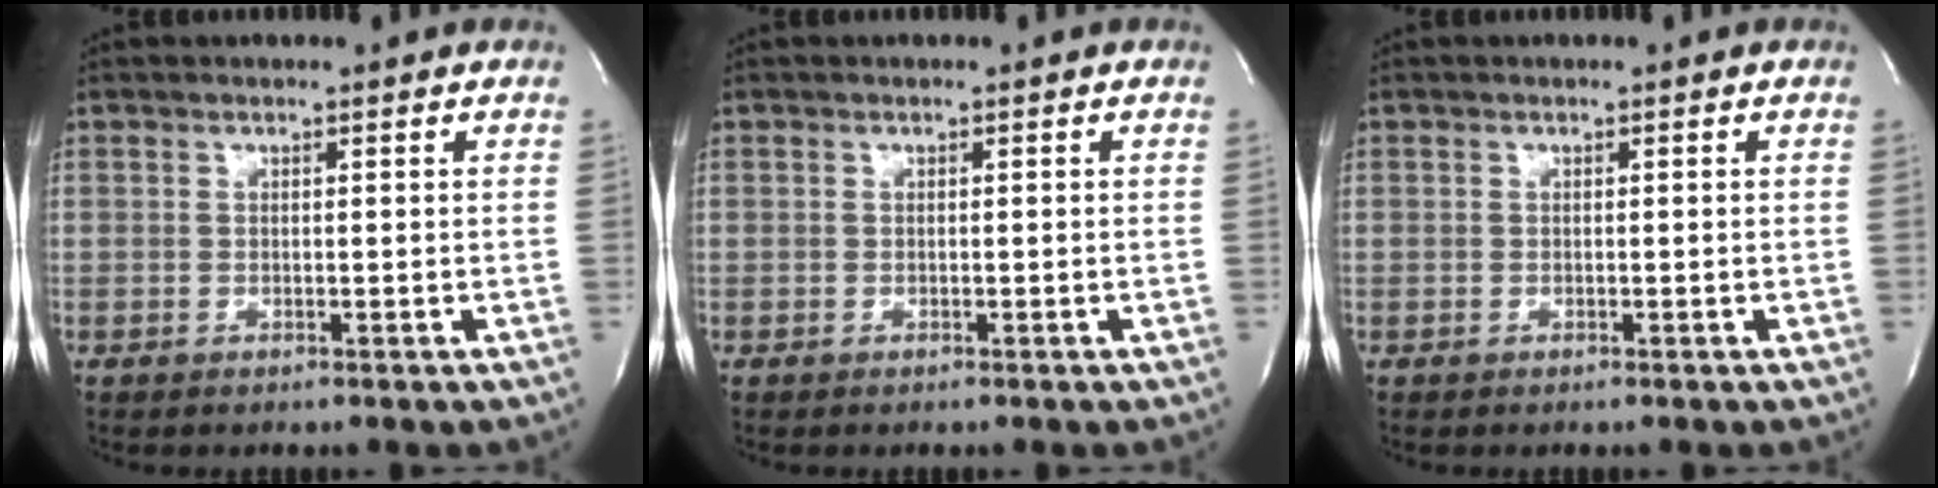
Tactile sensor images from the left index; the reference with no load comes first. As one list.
[{"total": 0.0}, {"total": 0.0}]